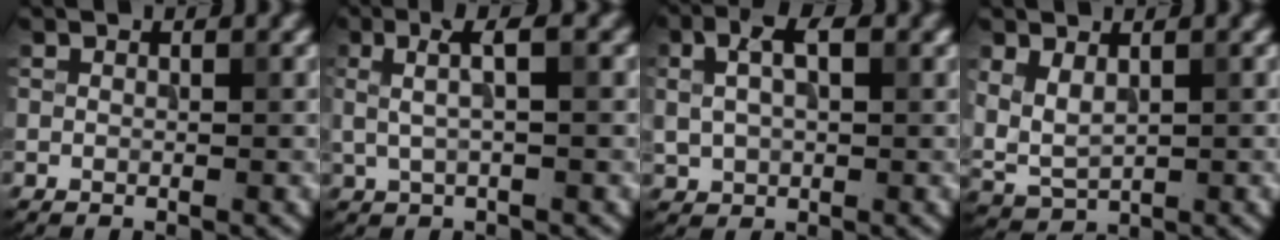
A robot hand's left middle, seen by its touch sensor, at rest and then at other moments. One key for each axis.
{"total": 3.1, "fx": 0.7, "fy": 0.7, "fz": 2.9, "tx": -0.054, "ty": 0.008, "tz": 0.012}
{"total": 4.1, "fx": 1.2, "fy": 2.5, "fz": 3.1, "tx": -0.062, "ty": 0.007, "tz": 0.020}
{"total": 3.1, "fx": 1.0, "fy": 1.8, "fz": 2.3, "tx": -0.056, "ty": -0.002, "tz": 0.023}